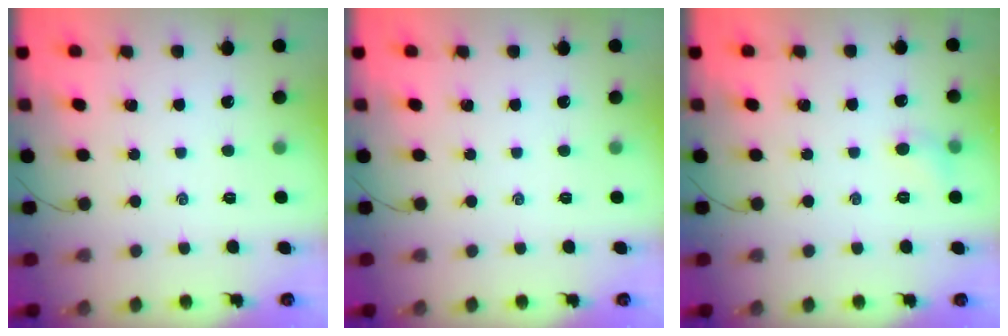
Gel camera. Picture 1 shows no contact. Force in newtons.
{"total": 0.0}
{"total": 4.9, "press": 4.7, "slide": 1.4}